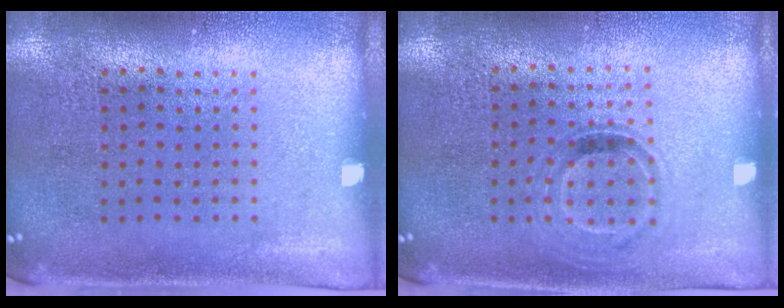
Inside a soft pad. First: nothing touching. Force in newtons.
{"total": 1.0, "press": 0.8, "slide": 0.6}